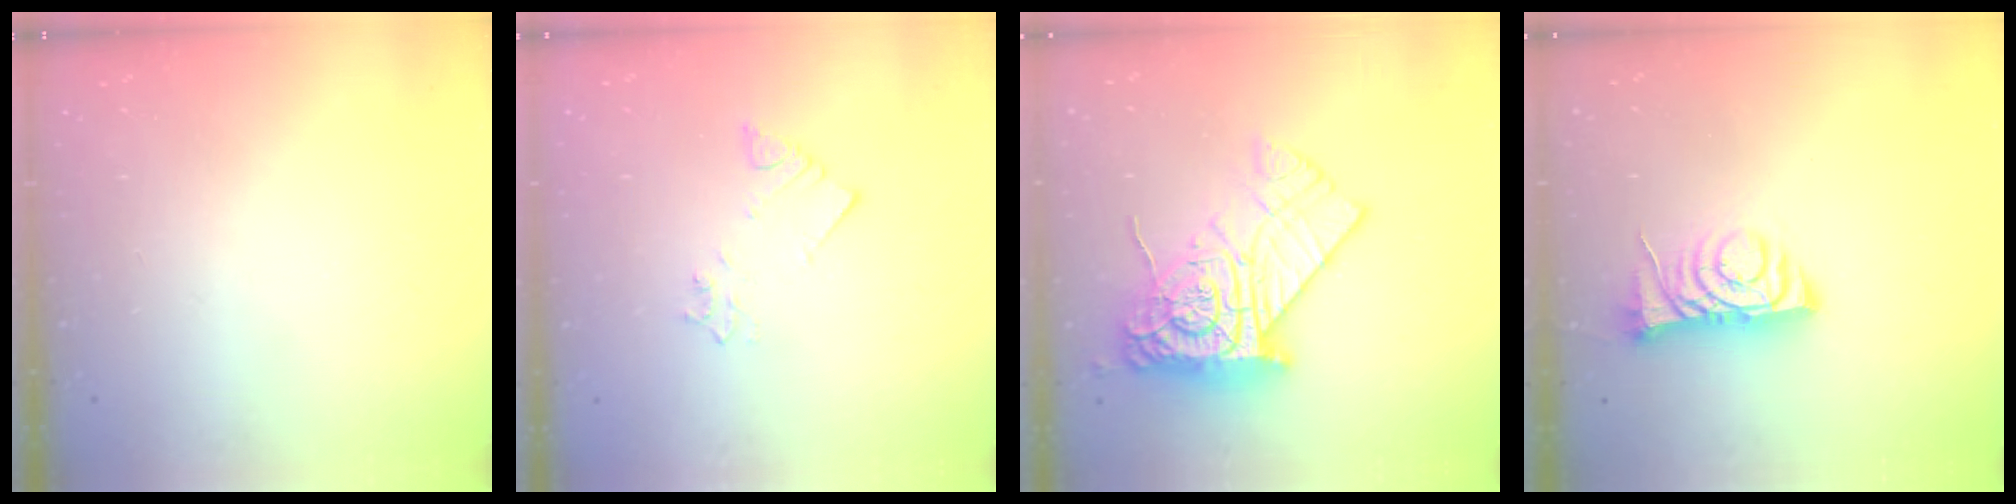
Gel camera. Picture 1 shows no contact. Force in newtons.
{"total": 2.3, "press": 2.3, "slide": 0.3}
{"total": 20.2, "press": 20.1, "slide": 1.9}
{"total": 7.2, "press": 7.2, "slide": 0.8}